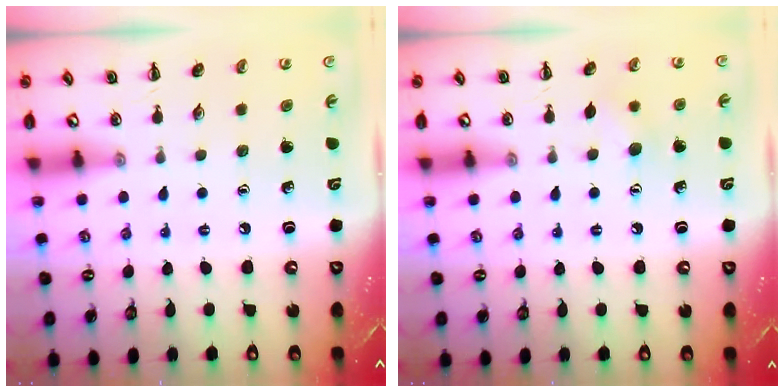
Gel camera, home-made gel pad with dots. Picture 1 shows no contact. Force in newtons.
{"total": 6.3, "press": 6.0, "slide": 1.7}